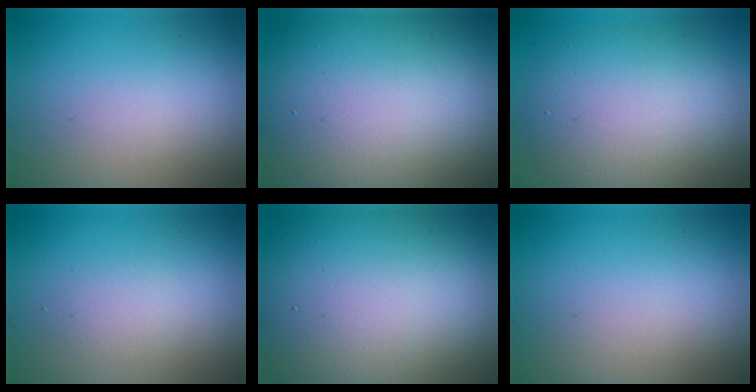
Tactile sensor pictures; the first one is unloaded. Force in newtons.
{"total": 16.8, "press": 16.8, "slide": 0.8}
{"total": 7.7, "press": 7.7, "slide": 0.5}
{"total": 1.3, "press": 1.3, "slide": 0.1}
{"total": 16.3, "press": 16.3, "slide": 0.7}
{"total": 0.0}